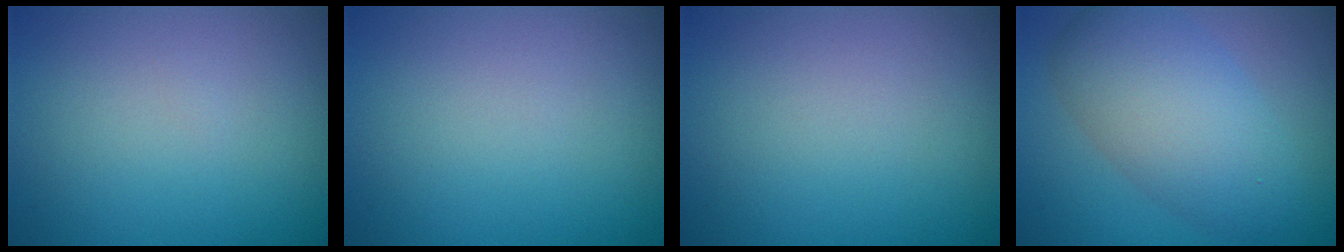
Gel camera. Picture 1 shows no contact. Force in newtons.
{"total": 0.0}
{"total": 0.0}
{"total": 6.8, "press": 6.8, "slide": 0.3}